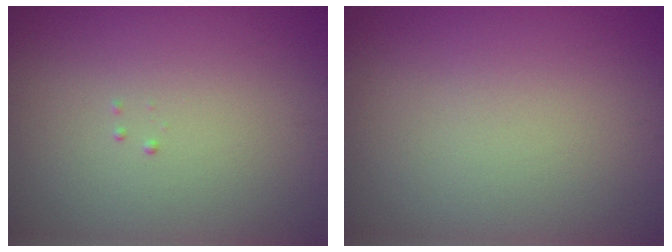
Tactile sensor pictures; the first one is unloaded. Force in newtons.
{"total": 0.0}